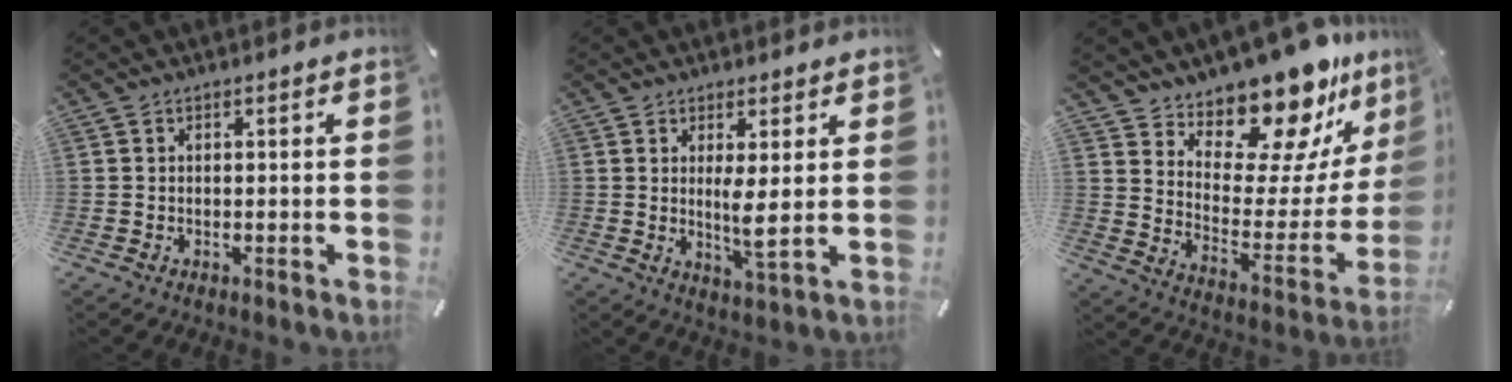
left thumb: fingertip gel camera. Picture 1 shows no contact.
{"total": 5.3, "force": [1.0, 0.8, 5.1], "torque": [-0.098, -0.014, 0.014]}
{"total": 17.0, "force": [15.0, 6.6, 4.6], "torque": [-0.073, -0.144, 0.254]}